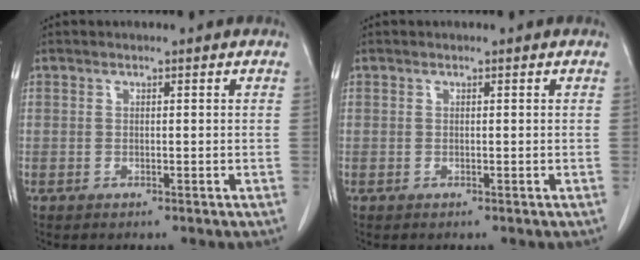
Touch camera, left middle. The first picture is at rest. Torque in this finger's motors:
{"motor_torque": [-0.10, 0.01, 0.03, 0.00]}